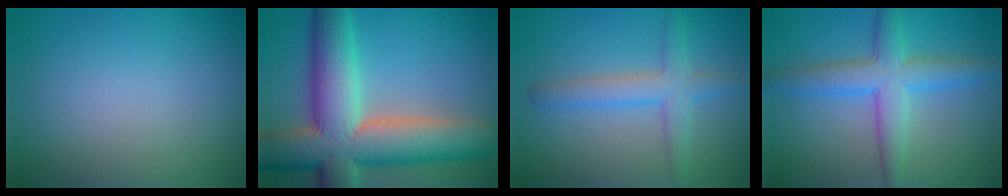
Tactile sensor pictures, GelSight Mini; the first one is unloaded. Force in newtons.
{"total": 13.3, "press": 13.3, "slide": 0.8}
{"total": 3.5, "press": 3.5, "slide": 0.0}
{"total": 4.8, "press": 4.8, "slide": 0.1}